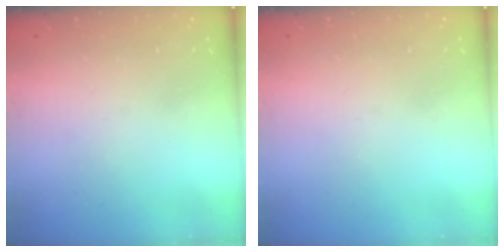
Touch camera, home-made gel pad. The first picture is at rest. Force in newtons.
{"total": 0.0}